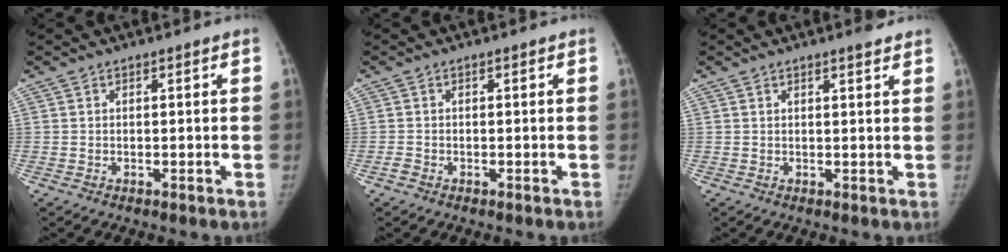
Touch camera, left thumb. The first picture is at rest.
{"total": 1.0, "force": [-0.8, 0.7, 0.1], "torque": [0.000, 0.001, -0.015]}
{"total": 2.1, "force": [1.7, 0.2, 1.2], "torque": [-0.015, -0.009, 0.022]}